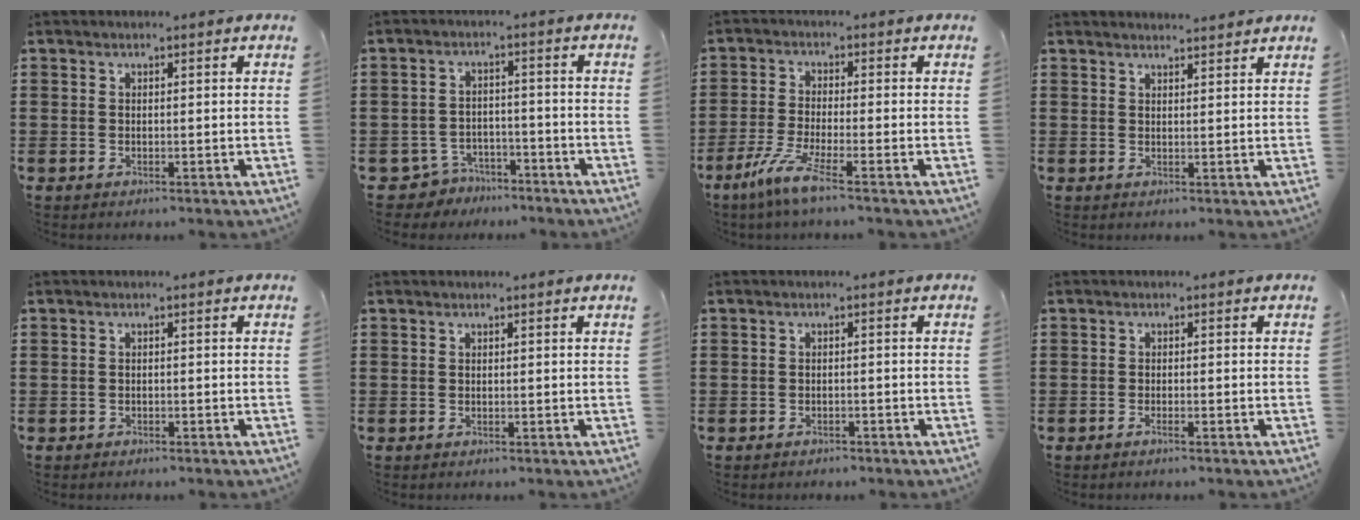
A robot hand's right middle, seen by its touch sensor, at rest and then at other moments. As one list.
[{"total": 4.2, "force": [-3.9, 1.5, 0.4], "torque": [-0.029, 0.004, -0.085]}, {"total": 5.9, "force": [-3.5, 0.3, 4.7], "torque": [-0.110, -0.018, -0.071]}, {"total": 1.8, "force": [1.8, 0.0, 0.2], "torque": [-0.008, 0.003, 0.034]}, {"total": 0.6, "force": [-0.6, 0.2, 0.0], "torque": [-0.002, 0.001, -0.013]}, {"total": 0.0}, {"total": 1.0, "force": [-1.0, 0.4, 0.0], "torque": [-0.002, 0.003, -0.022]}, {"total": 0.9, "force": [-0.6, 0.0, 0.7], "torque": [-0.012, -0.003, -0.011]}]